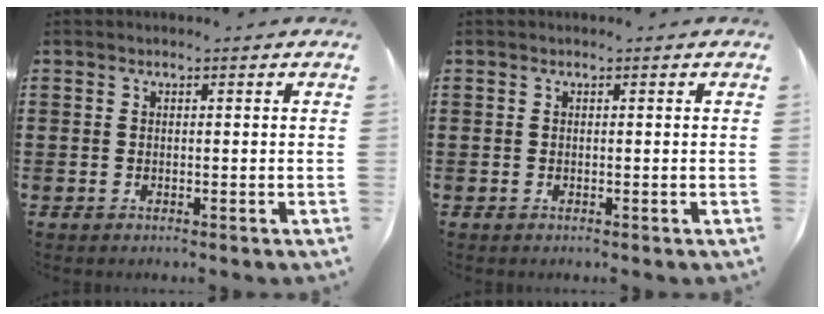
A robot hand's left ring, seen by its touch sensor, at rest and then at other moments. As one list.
[{"total": 0.0}]